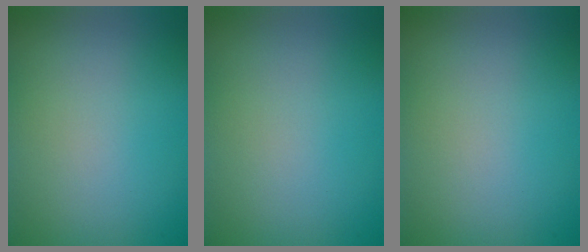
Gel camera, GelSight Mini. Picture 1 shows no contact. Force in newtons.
{"total": 0.0}
{"total": 0.0}